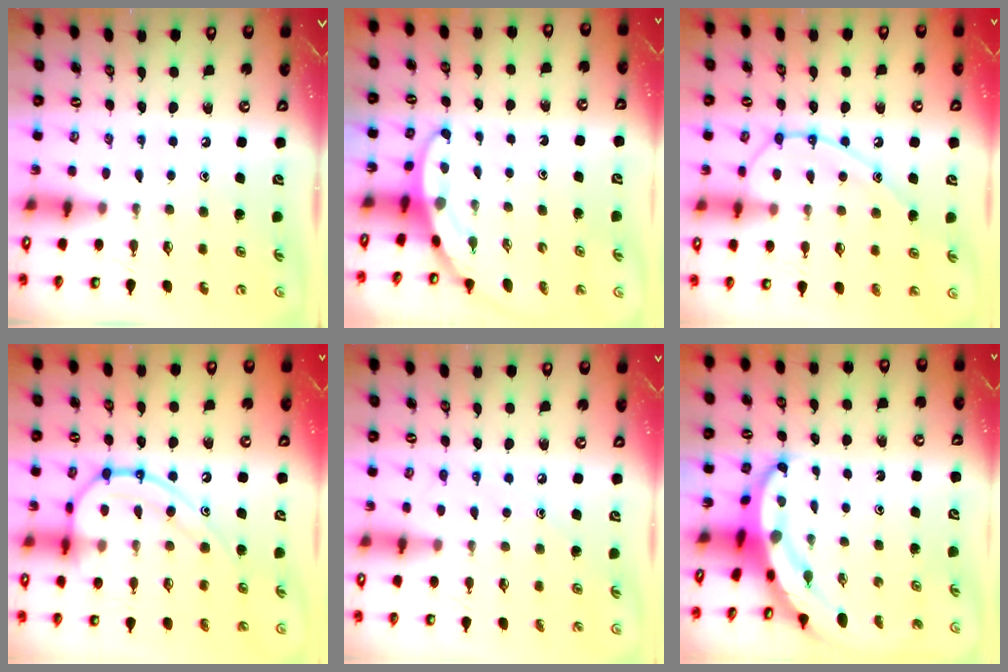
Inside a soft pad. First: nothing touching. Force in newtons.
{"total": 3.4, "press": 3.4, "slide": 0.1}
{"total": 14.5, "press": 14.5, "slide": 1.2}
{"total": 16.2, "press": 16.1, "slide": 1.2}
{"total": 6.4, "press": 6.4, "slide": 0.7}
{"total": 5.7, "press": 5.7, "slide": 0.7}